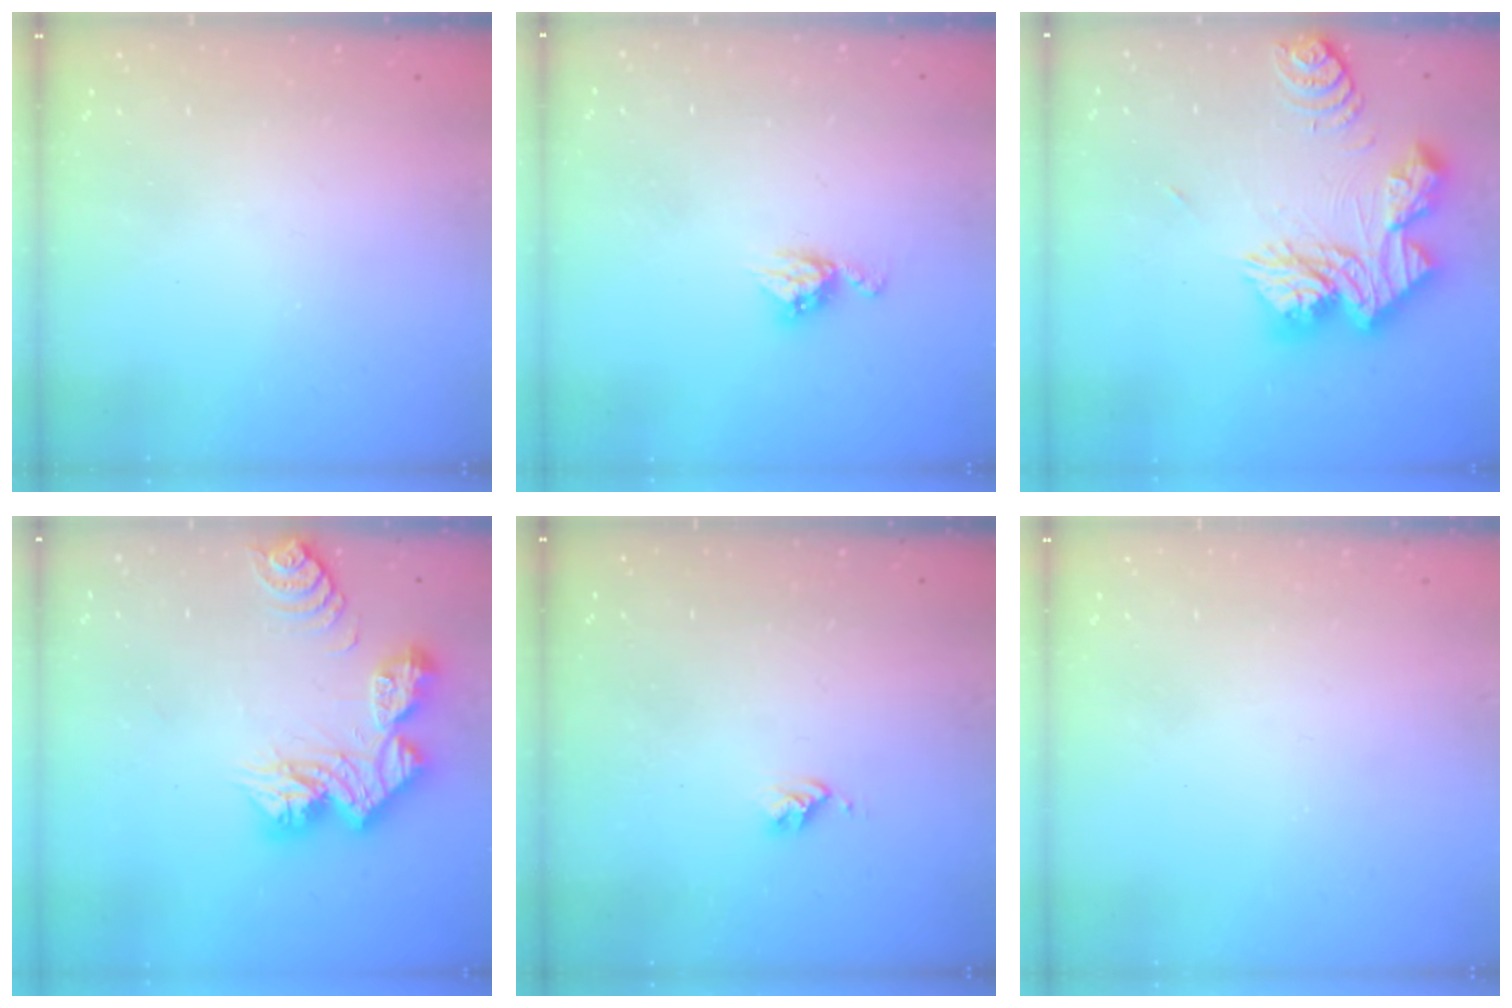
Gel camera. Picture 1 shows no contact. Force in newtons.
{"total": 6.1, "press": 6.1, "slide": 0.4}
{"total": 19.9, "press": 19.8, "slide": 1.7}
{"total": 14.1, "press": 14.1, "slide": 1.3}
{"total": 2.7, "press": 2.6, "slide": 0.4}
{"total": 0.7, "press": 0.7, "slide": 0.1}